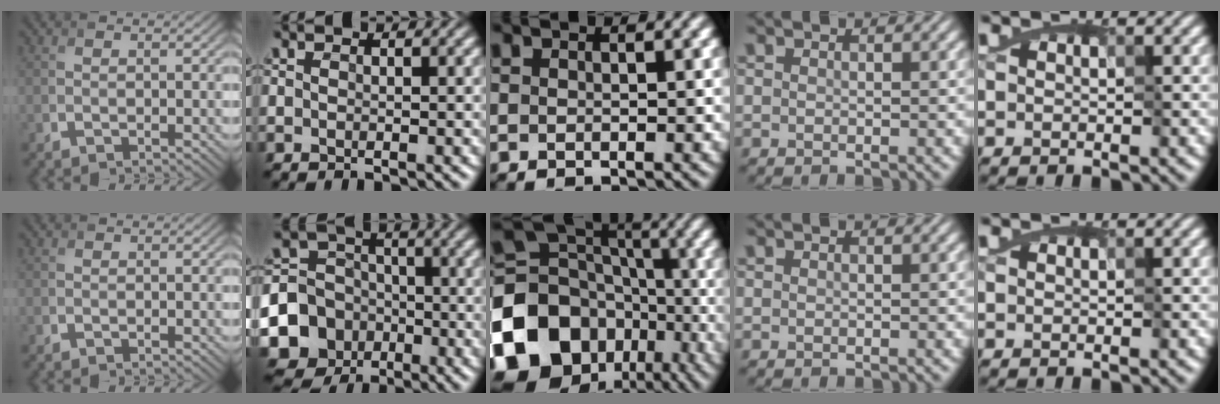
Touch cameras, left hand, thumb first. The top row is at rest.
{"index": {"total": 15.0, "force": [-5.4, 13.7, 2.9], "torque": [-0.087, -0.040, -0.112]}, "middle": {"total": 17.2, "force": [-6.5, 13.6, 8.3], "torque": [-0.206, 0.007, -0.120]}}